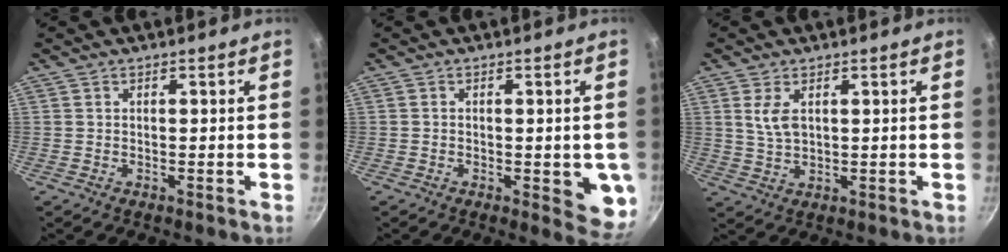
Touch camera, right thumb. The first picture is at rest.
{"total": 5.6, "force": [-1.2, 2.5, 4.9], "torque": [-0.041, -0.004, -0.014]}
{"total": 4.7, "force": [1.6, 2.6, 3.6], "torque": [-0.068, -0.010, 0.035]}